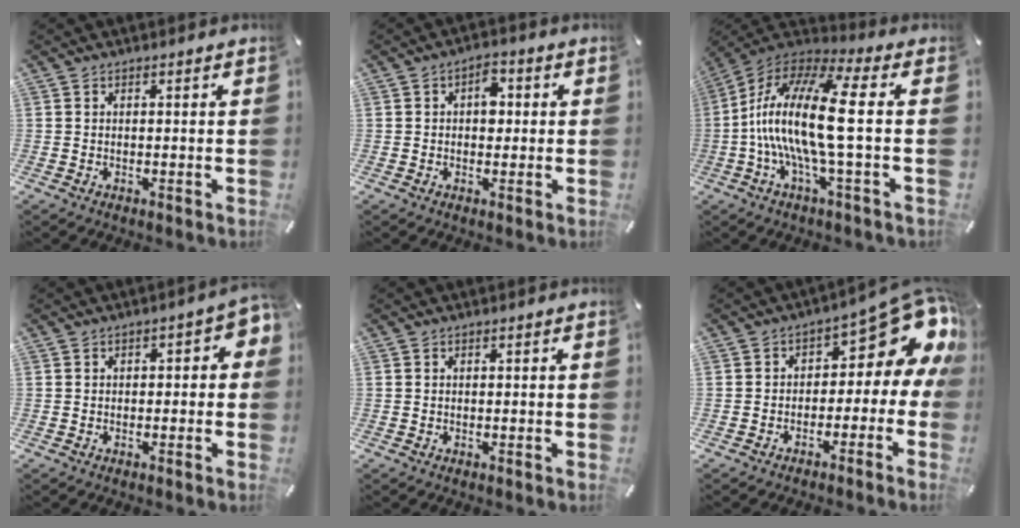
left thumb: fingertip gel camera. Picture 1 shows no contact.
{"total": 4.4, "force": [0.6, 2.9, 3.2], "torque": [-0.033, -0.001, 0.000]}
{"total": 19.9, "force": [-1.2, 4.9, 19.2], "torque": [-0.411, -0.008, -0.034]}
{"total": 3.2, "force": [-0.8, 1.8, 2.5], "torque": [-0.038, 0.010, -0.018]}
{"total": 0.0}
{"total": 11.7, "force": [5.6, 6.1, 8.2], "torque": [-0.099, -0.049, 0.090]}